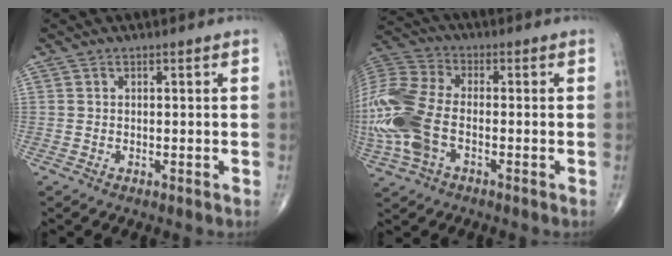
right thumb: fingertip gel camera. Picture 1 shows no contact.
{"total": 18.5, "force": [-3.8, 10.8, 14.5], "torque": [-0.365, 0.014, -0.073]}